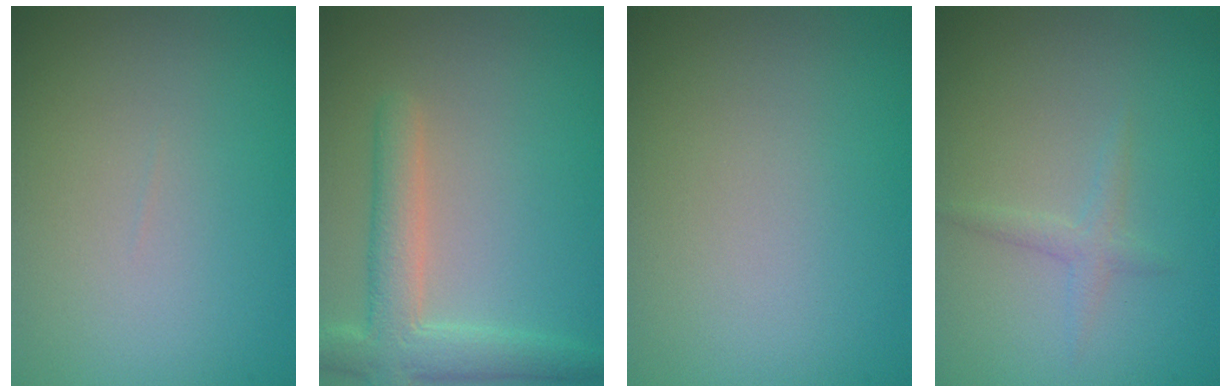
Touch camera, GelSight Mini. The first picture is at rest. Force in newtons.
{"total": 4.3, "press": 4.3, "slide": 0.4}
{"total": 0.0}
{"total": 1.2, "press": 1.2, "slide": 0.1}